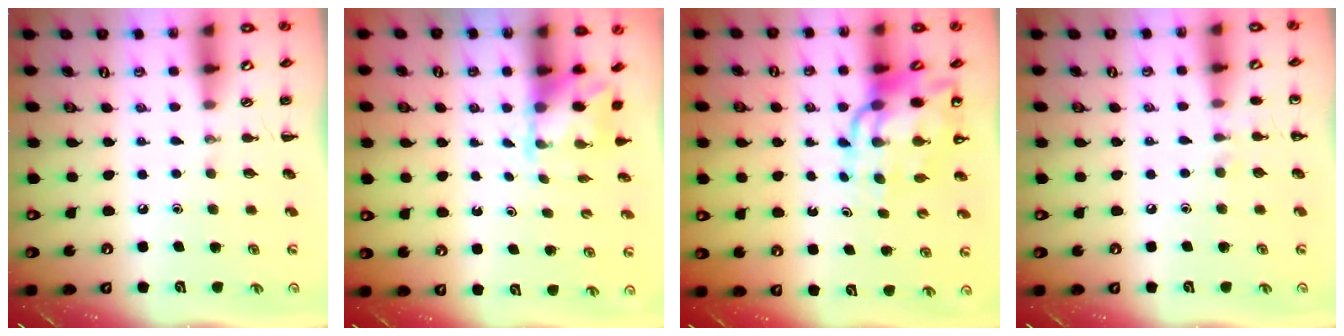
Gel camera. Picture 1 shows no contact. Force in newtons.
{"total": 2.0, "press": 1.9, "slide": 0.7}
{"total": 14.0, "press": 13.4, "slide": 4.1}
{"total": 4.5, "press": 4.3, "slide": 1.6}